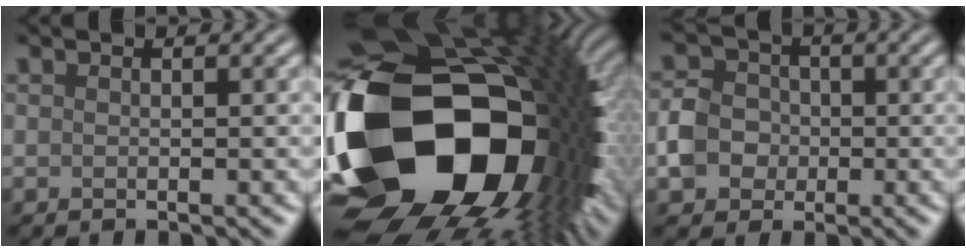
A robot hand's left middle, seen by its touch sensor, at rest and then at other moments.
{"total": 21.8, "force": [-4.2, 14.7, 15.6], "torque": [-0.322, -0.072, -0.038]}
{"total": 4.0, "force": [-0.9, 3.5, 1.7], "torque": [-0.029, 0.005, -0.021]}